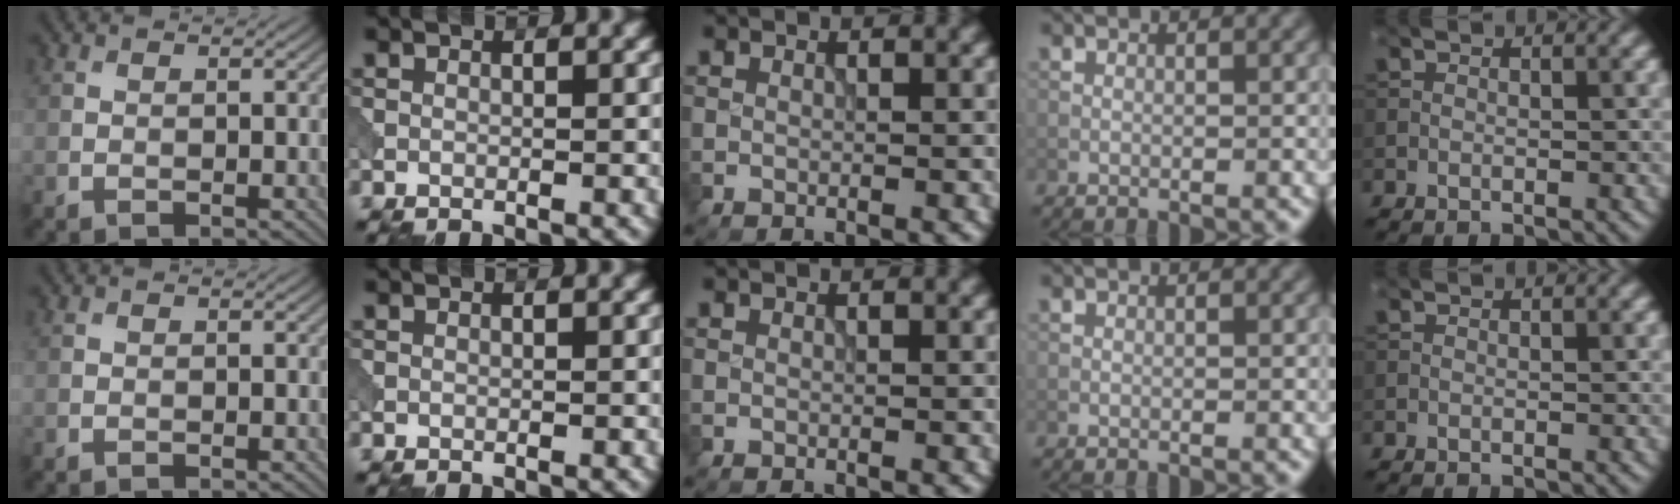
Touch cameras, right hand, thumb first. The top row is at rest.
{}